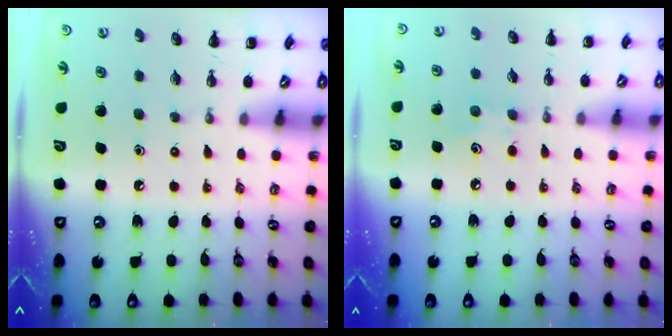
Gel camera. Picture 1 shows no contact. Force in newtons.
{"total": 4.3, "press": 4.1, "slide": 1.1}